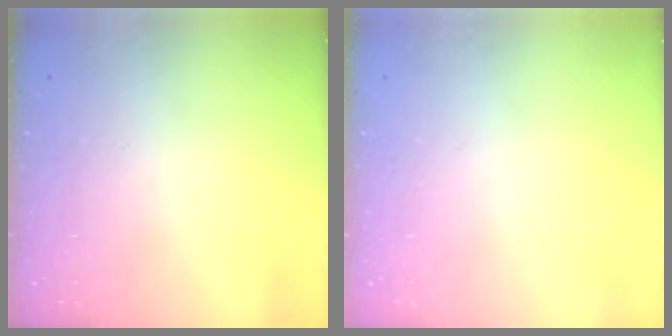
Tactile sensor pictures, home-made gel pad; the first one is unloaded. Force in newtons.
{"total": 0.0}